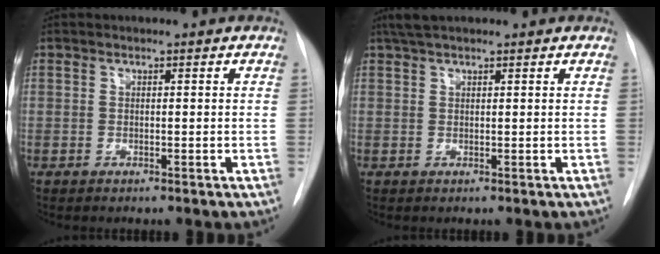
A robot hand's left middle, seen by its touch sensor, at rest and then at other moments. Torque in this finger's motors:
{"motor_torque": [0.34, -0.32, -0.05, 0.04]}